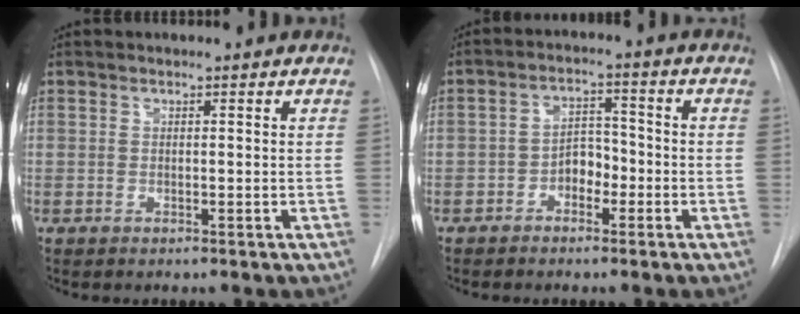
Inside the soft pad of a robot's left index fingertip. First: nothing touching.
{"total": 4.1, "force": [-2.0, 2.5, 2.6], "torque": [-0.041, 0.013, -0.039]}